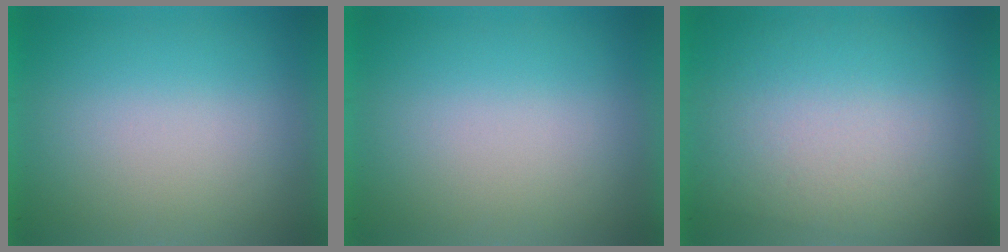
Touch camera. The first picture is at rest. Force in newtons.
{"total": 0.0}
{"total": 2.6}